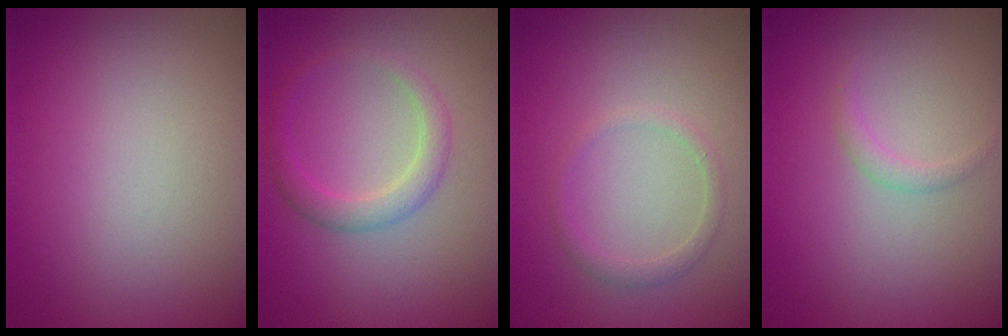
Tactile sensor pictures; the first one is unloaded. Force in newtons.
{"total": 2.2, "press": 2.2, "slide": 0.1}
{"total": 1.3, "press": 1.3, "slide": 0.0}
{"total": 0.9, "press": 0.9, "slide": 0.1}